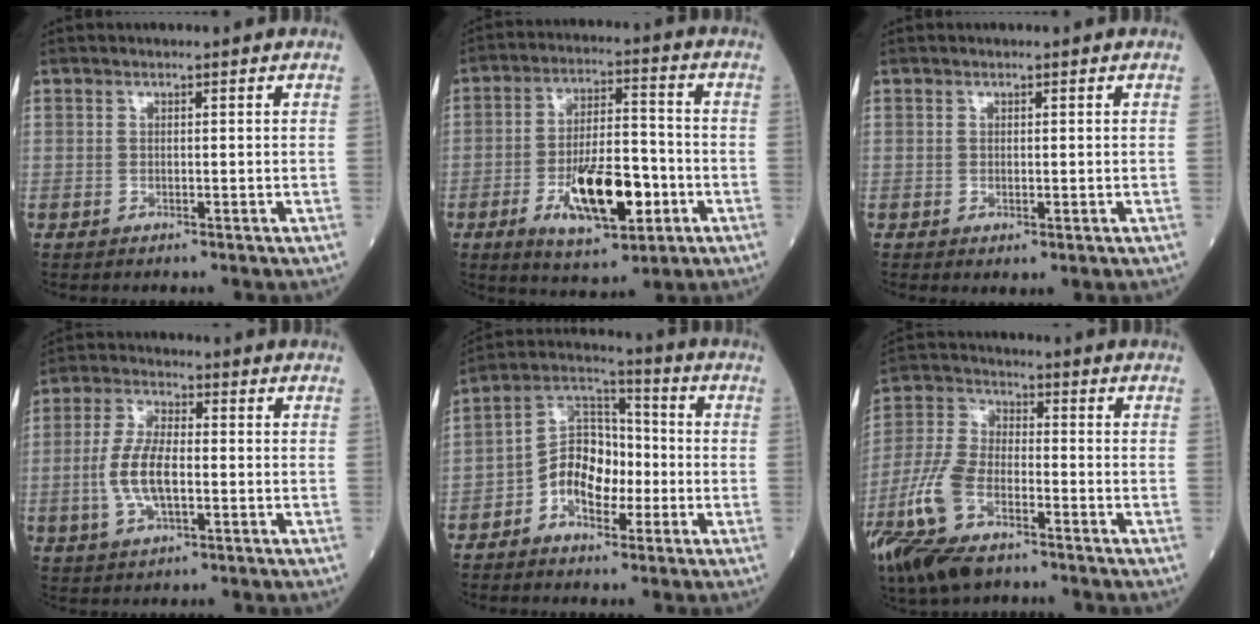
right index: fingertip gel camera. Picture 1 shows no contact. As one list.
[{"total": 13.8, "force": [-4.7, 4.5, 12.1], "torque": [-0.214, -0.002, -0.074]}, {"total": 1.2, "force": [-0.2, 0.6, 1.0], "torque": [-0.019, -0.006, -0.001]}, {"total": 8.4, "force": [-1.2, 3.3, 7.6], "torque": [-0.162, 0.005, -0.025]}, {"total": 9.3, "force": [-2.8, 5.9, 6.7], "torque": [-0.126, 0.030, -0.056]}, {"total": 13.6, "force": [-7.4, 5.6, 10.0], "torque": [-0.229, -0.013, -0.141]}]